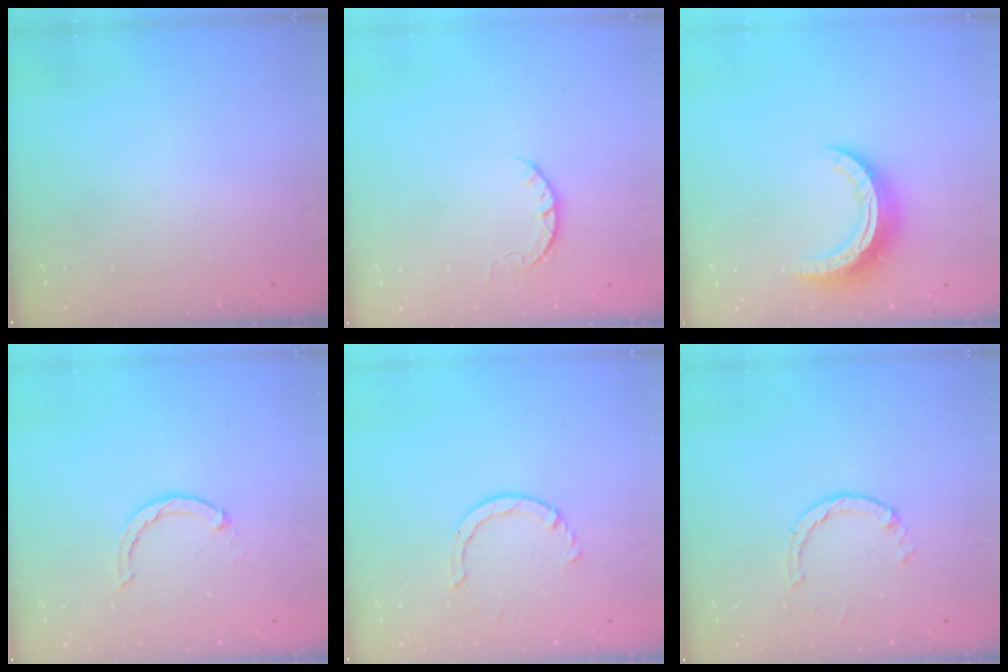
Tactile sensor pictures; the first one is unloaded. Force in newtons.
{"total": 4.5, "press": 4.5, "slide": 0.7}
{"total": 12.9, "press": 12.9, "slide": 0.3}
{"total": 2.4, "press": 2.4, "slide": 0.4}
{"total": 2.9, "press": 2.9, "slide": 0.4}
{"total": 1.4, "press": 1.4, "slide": 0.2}